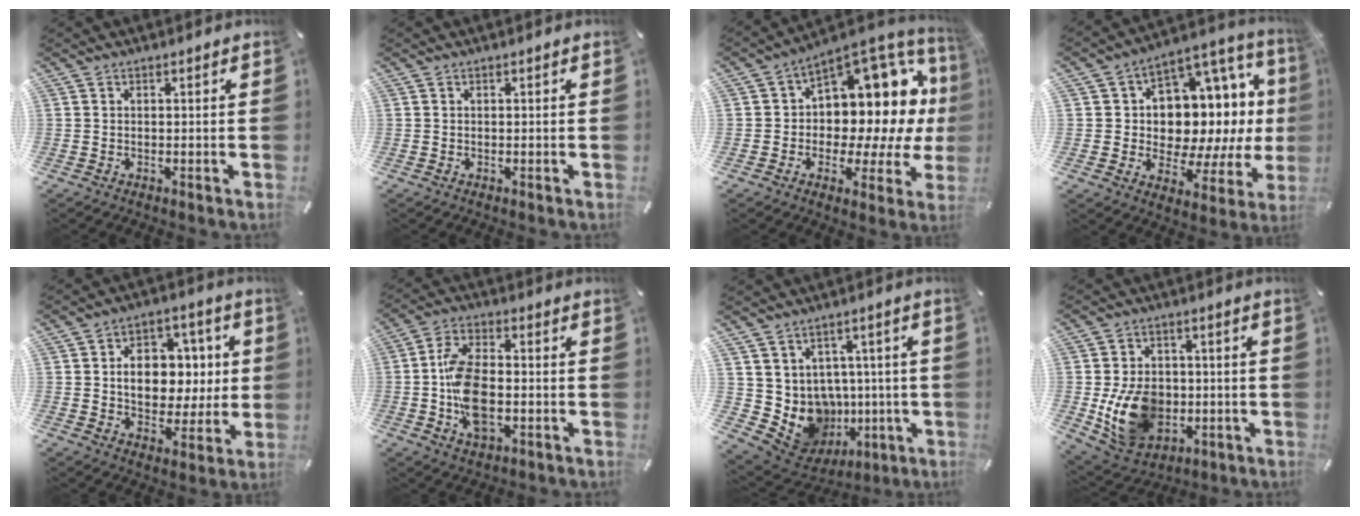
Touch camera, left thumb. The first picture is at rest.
{"total": 0.0}
{"total": 14.8, "force": [4.9, 10.1, 9.6], "torque": [-0.099, -0.082, 0.077]}
{"total": 16.8, "force": [2.8, 12.0, 11.4], "torque": [-0.150, -0.043, 0.049]}
{"total": 12.1, "force": [0.8, 9.6, 7.2], "torque": [-0.105, 0.008, 0.021]}
{"total": 11.4, "force": [-2.0, 6.6, 9.0], "torque": [-0.185, 0.001, -0.035]}
{"total": 10.7, "force": [-0.4, 10.1, 3.5], "torque": [-0.071, -0.031, 0.023]}
{"total": 14.1, "force": [-2.3, 11.2, 8.2], "torque": [-0.160, 0.003, -0.038]}